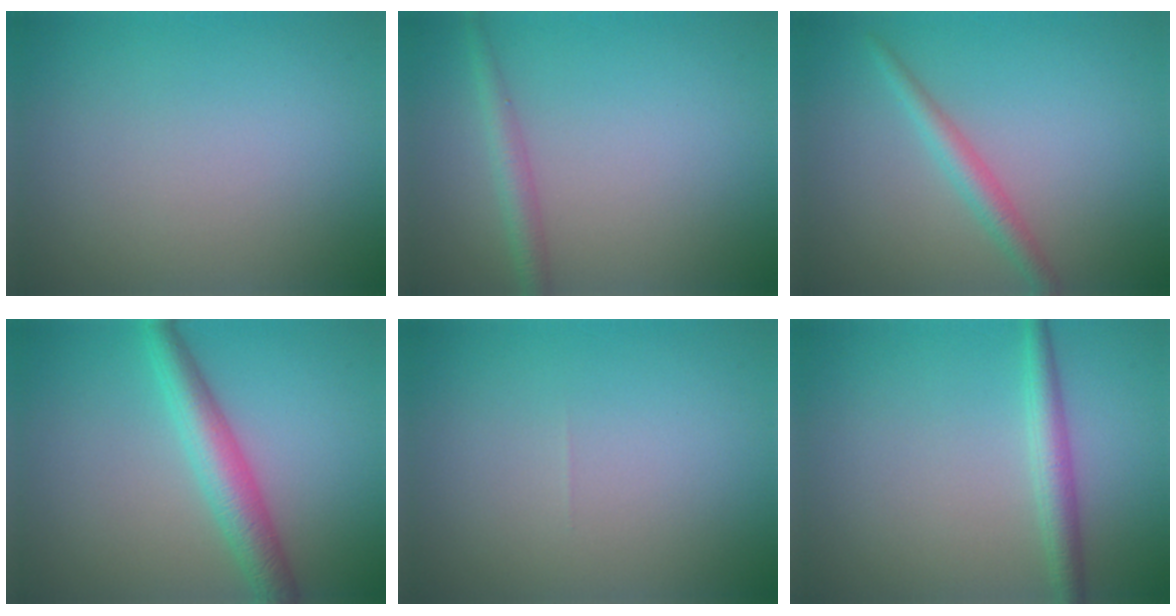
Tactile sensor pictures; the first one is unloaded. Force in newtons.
{"total": 2.0, "press": 2.0, "slide": 0.0}
{"total": 2.2, "press": 2.2, "slide": 0.0}
{"total": 4.3, "press": 4.3, "slide": 0.1}
{"total": 0.0}
{"total": 2.4, "press": 2.4, "slide": 0.0}